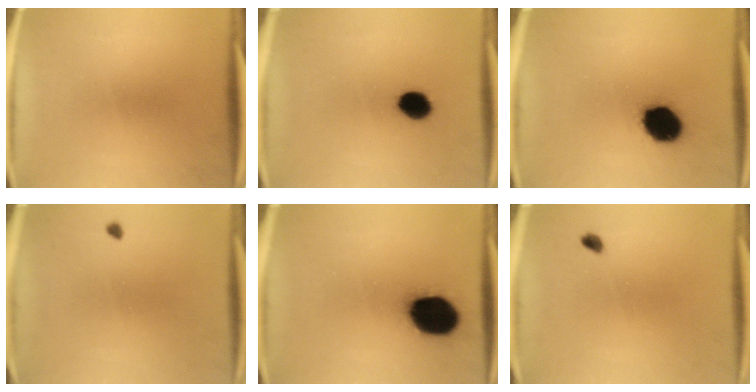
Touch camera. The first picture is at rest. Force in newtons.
{"total": 6.8}
{"total": 13.1}
{"total": 0.7}
{"total": 16.9}
{"total": 1.4}